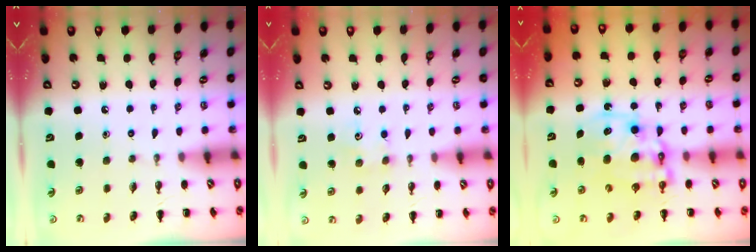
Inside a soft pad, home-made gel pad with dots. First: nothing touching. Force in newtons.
{"total": 4.0, "press": 3.9, "slide": 1.1}
{"total": 11.7, "press": 11.3, "slide": 2.8}